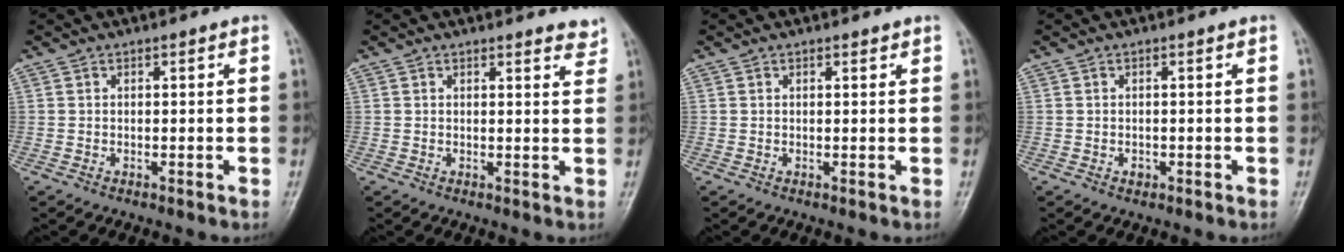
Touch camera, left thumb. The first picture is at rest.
{"total": 3.2, "force": [3.0, 0.9, 0.8], "torque": [0.004, -0.020, 0.021]}
{"total": 0.7, "force": [0.6, 0.3, 0.4], "torque": [-0.008, -0.004, 0.007]}
{"total": 0.9, "force": [-0.3, 0.7, 0.5], "torque": [-0.004, 0.001, -0.003]}